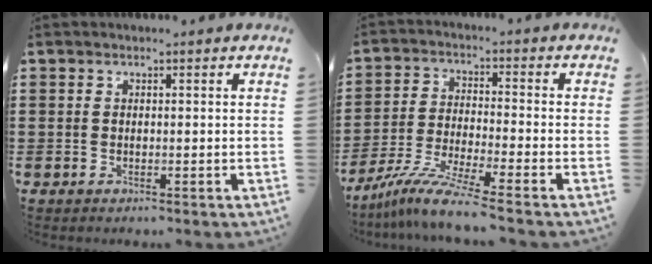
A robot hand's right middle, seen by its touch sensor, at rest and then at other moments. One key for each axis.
{"total": 7.8, "fx": -6.6, "fy": -0.3, "fz": 4.1, "tx": -0.086, "ty": -0.013, "tz": -0.128}